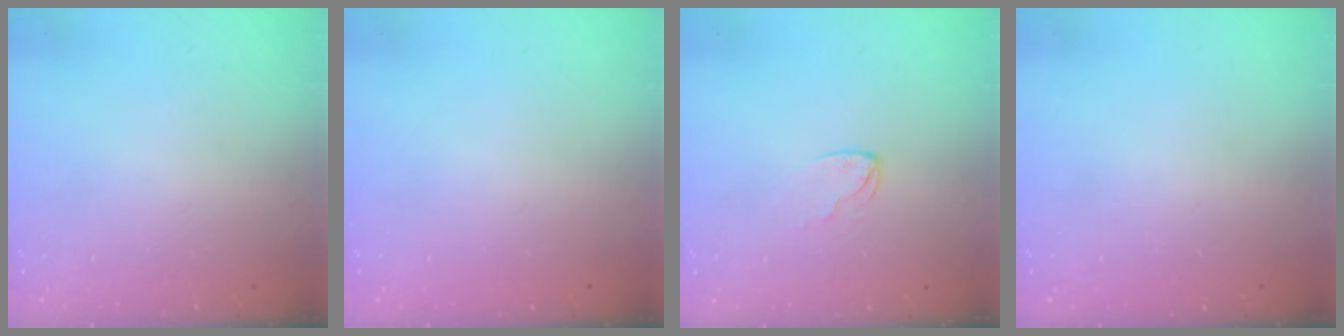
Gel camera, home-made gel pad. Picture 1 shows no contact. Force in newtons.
{"total": 0.0}
{"total": 6.3, "press": 6.3, "slide": 0.6}
{"total": 0.0}